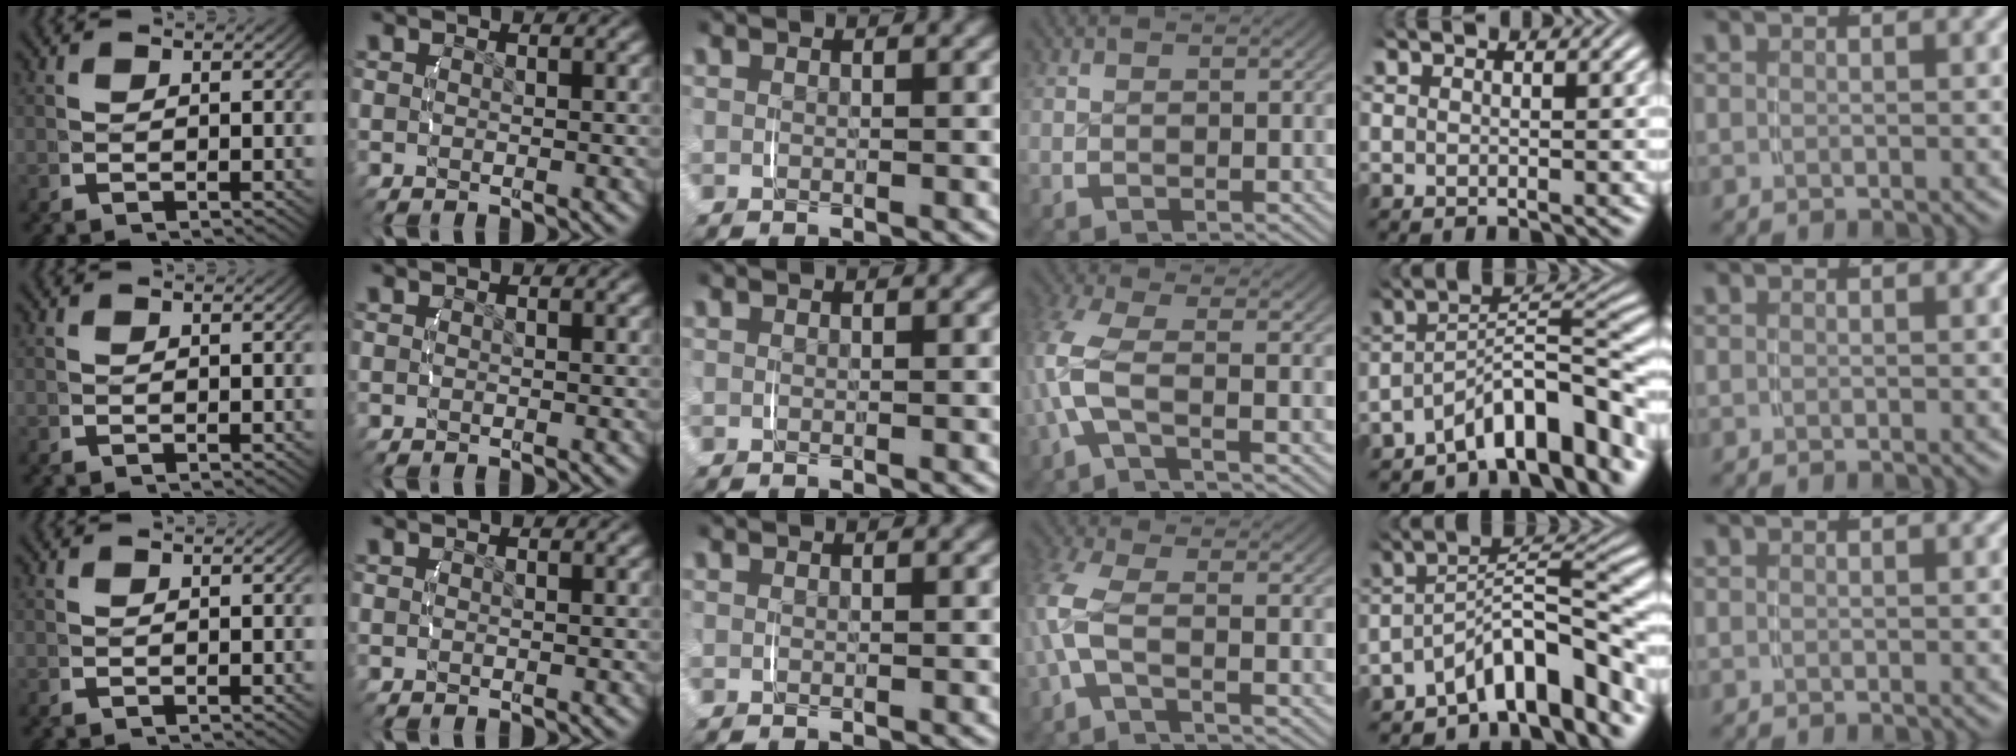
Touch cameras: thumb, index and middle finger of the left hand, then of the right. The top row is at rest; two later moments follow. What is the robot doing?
{"motion": "lift_and_place", "object": "toothpaste"}